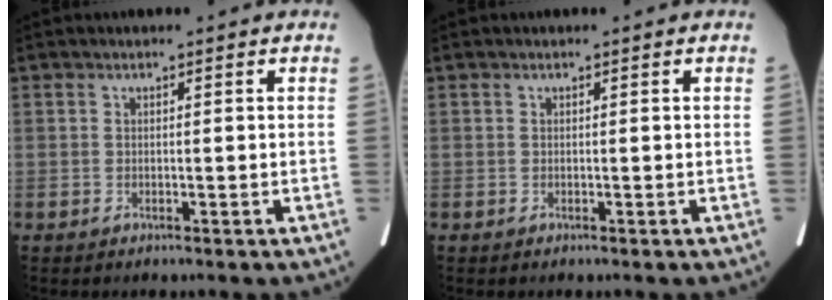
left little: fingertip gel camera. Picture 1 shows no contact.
{"total": 0.0}